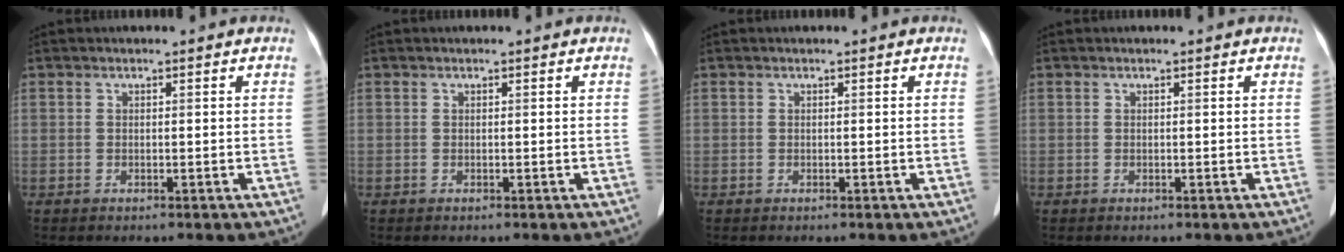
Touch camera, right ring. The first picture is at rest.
{"total": 0.0}
{"total": 0.0}
{"total": 0.0}